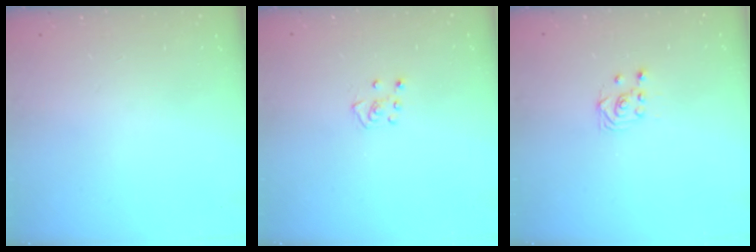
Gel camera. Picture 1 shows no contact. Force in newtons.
{"total": 3.7, "press": 3.6, "slide": 0.4}
{"total": 2.7, "press": 2.4, "slide": 1.3}